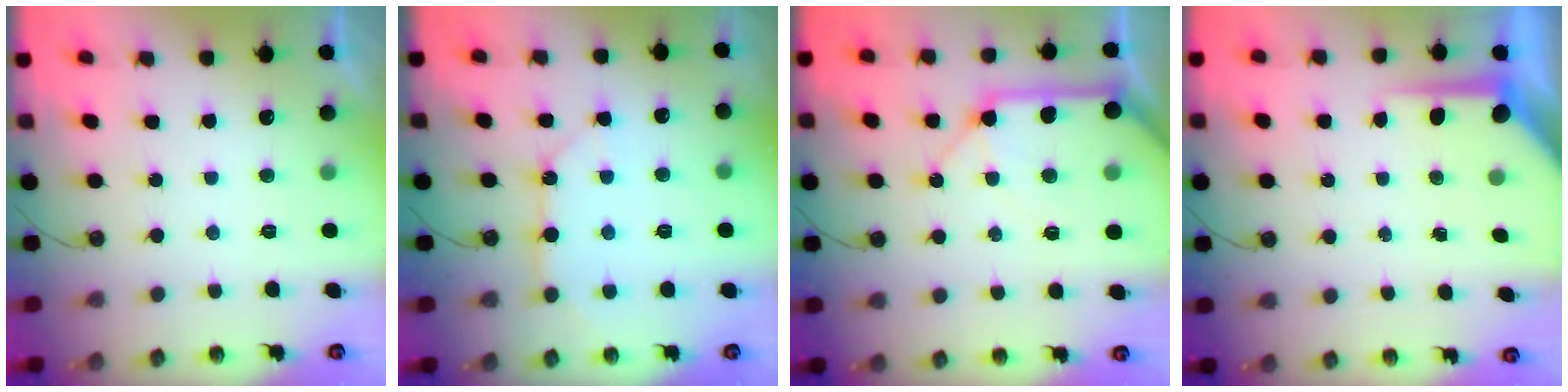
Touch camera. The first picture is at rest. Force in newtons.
{"total": 10.4, "press": 10.3, "slide": 1.2}
{"total": 15.2, "press": 15.0, "slide": 2.2}
{"total": 7.5, "press": 7.5, "slide": 0.7}